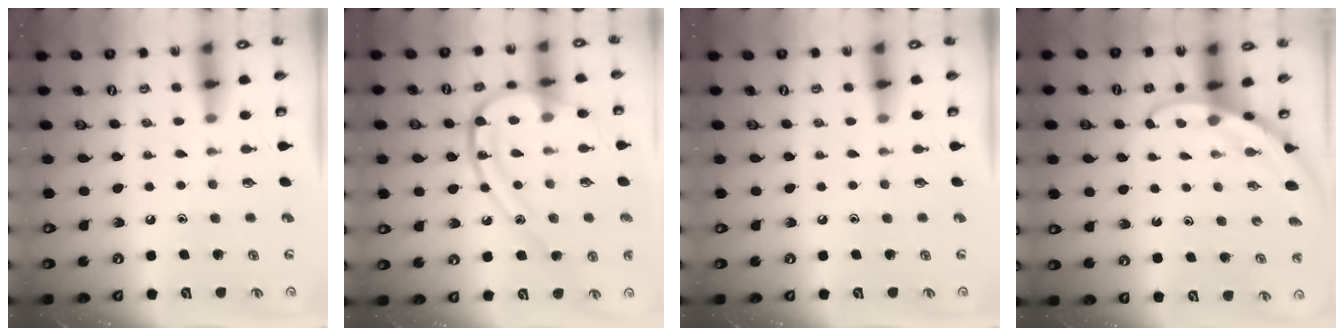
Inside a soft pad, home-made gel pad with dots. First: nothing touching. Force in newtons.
{"total": 17.7, "press": 17.7, "slide": 1.3}
{"total": 0.0}
{"total": 3.0, "press": 3.0, "slide": 0.1}